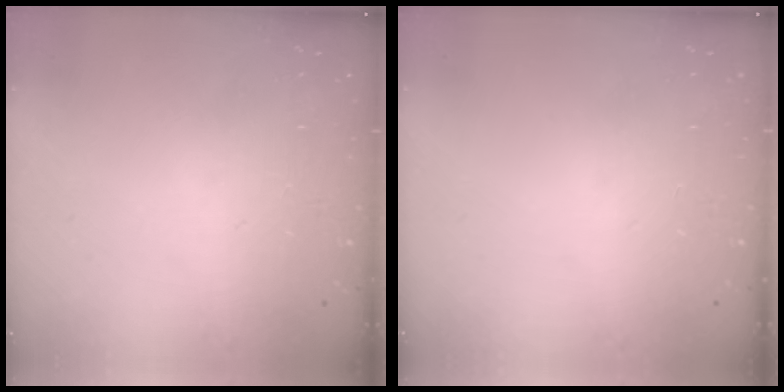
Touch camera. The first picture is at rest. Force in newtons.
{"total": 0.0}